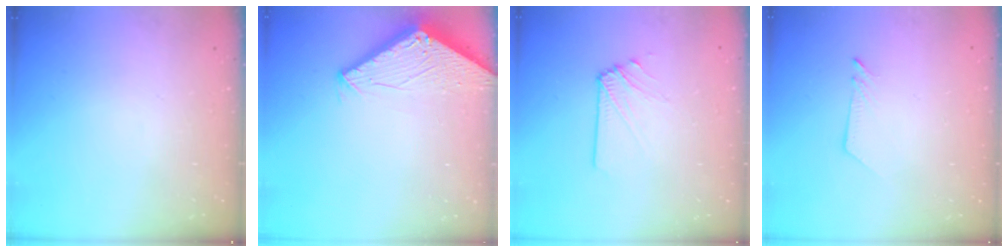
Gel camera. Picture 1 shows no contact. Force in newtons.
{"total": 2.8, "press": 2.8, "slide": 0.2}
{"total": 2.9, "press": 2.8, "slide": 0.5}
{"total": 2.6, "press": 2.6, "slide": 0.3}